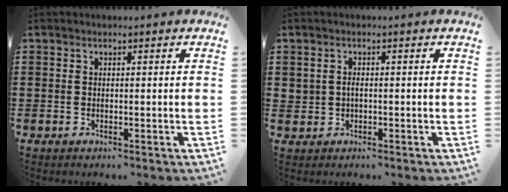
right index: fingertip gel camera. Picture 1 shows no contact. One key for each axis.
{"total": 1.1, "fx": 0.0, "fy": 0.9, "fz": 0.6, "tx": -0.014, "ty": 0.005, "tz": -0.001}